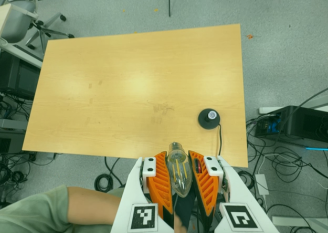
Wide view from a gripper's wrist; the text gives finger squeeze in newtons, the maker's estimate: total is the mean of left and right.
{"total": 21.1, "left": 23.0, "right": 19.3}